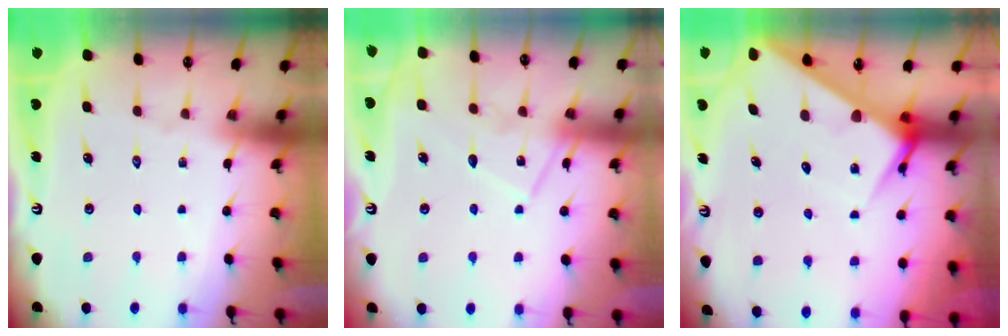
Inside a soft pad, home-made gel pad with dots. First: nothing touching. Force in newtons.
{"total": 10.9, "press": 10.9, "slide": 0.9}
{"total": 6.2, "press": 6.2, "slide": 0.6}